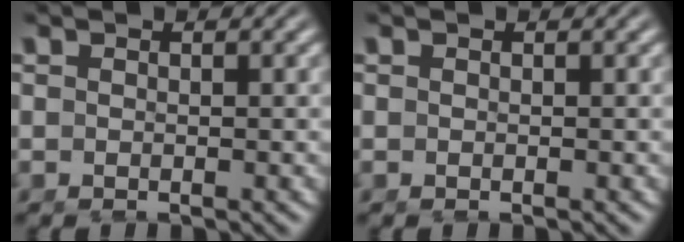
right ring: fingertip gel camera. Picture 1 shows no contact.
{"total": 0.0}